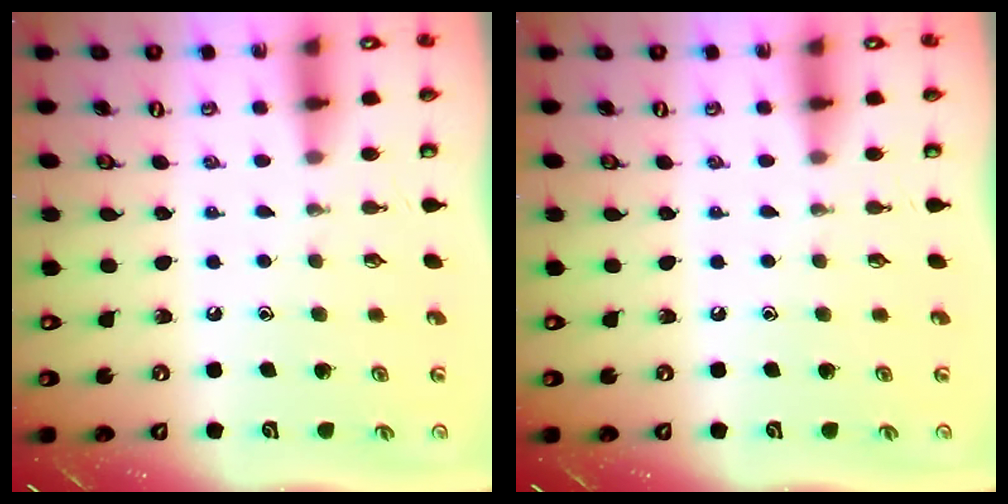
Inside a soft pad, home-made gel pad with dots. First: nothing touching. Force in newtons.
{"total": 0.0}